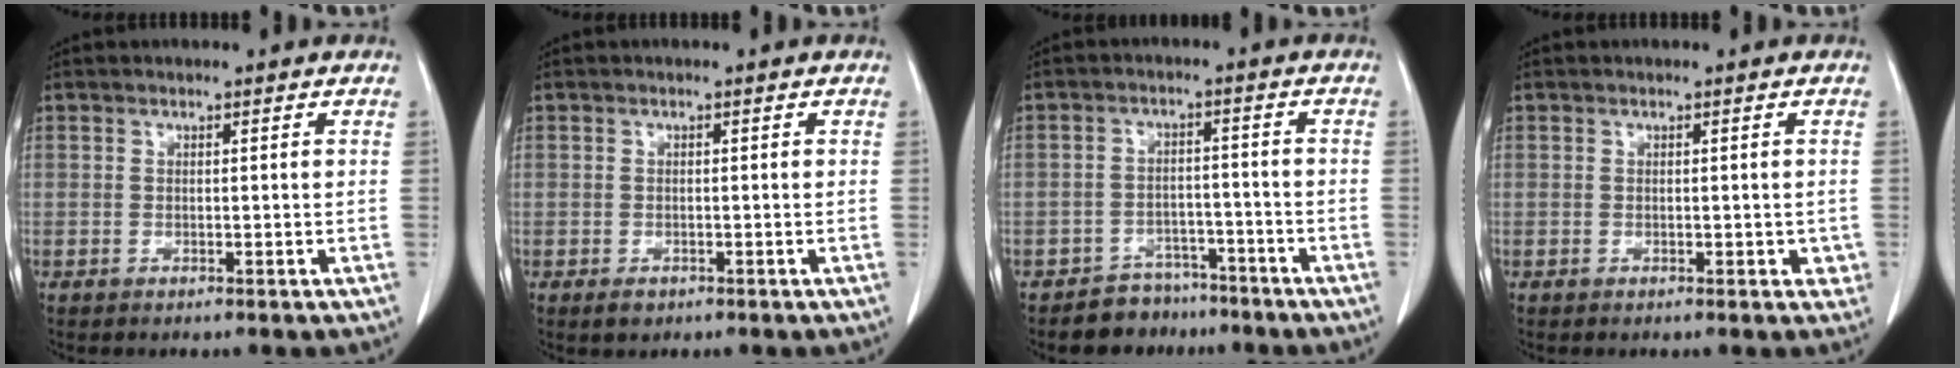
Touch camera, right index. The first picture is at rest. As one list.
[{"total": 1.5, "force": [-0.8, 1.1, 0.6], "torque": [-0.011, 0.001, -0.007]}, {"total": 5.4, "force": [-4.4, 3.2, -0.2], "torque": [0.009, 0.017, -0.069]}, {"total": 1.9, "force": [-0.5, 1.2, 1.4], "torque": [-0.005, 0.005, -0.004]}]